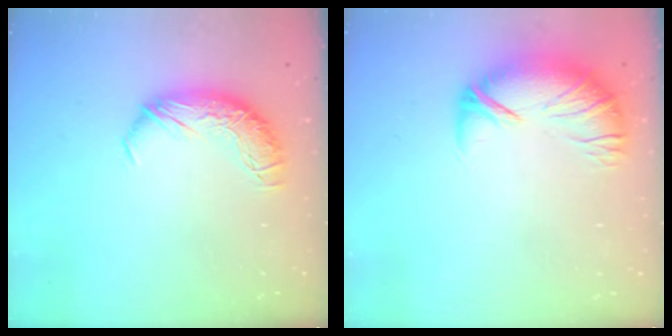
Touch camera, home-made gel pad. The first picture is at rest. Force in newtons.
{"total": 2.7, "press": 1.5, "slide": 2.2}